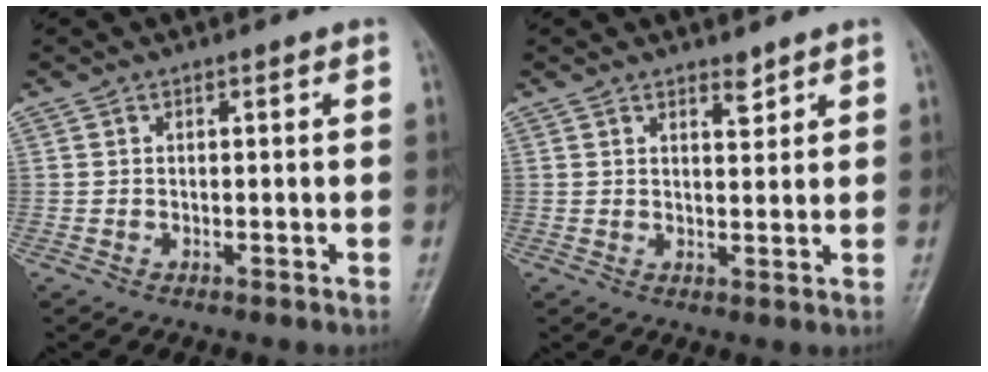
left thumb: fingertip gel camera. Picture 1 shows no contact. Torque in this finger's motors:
{"motor_torque": [-0.46, 0.23, -0.22, 0.01, 0.06]}